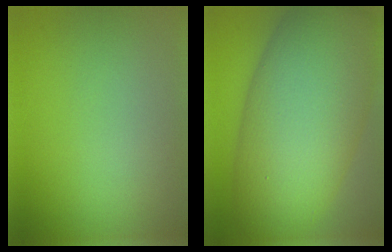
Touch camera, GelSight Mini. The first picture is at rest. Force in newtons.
{"total": 14.3, "press": 14.3, "slide": 0.6}